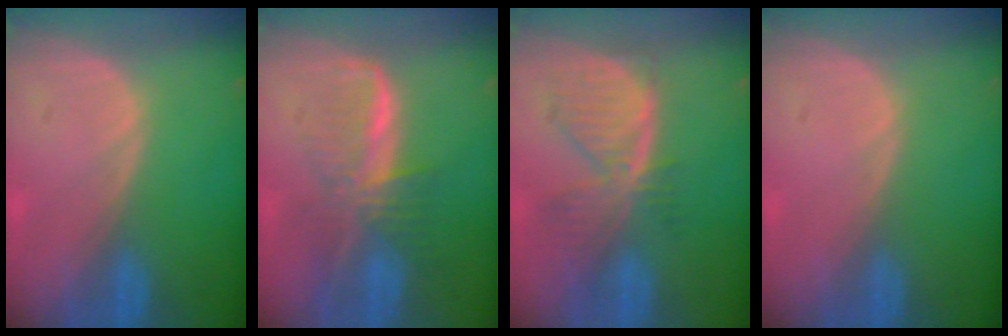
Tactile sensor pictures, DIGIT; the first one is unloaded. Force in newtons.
{"total": 7.3, "press": 6.6, "slide": 3.1}
{"total": 7.8, "press": 6.8, "slide": 3.7}
{"total": 0.0}